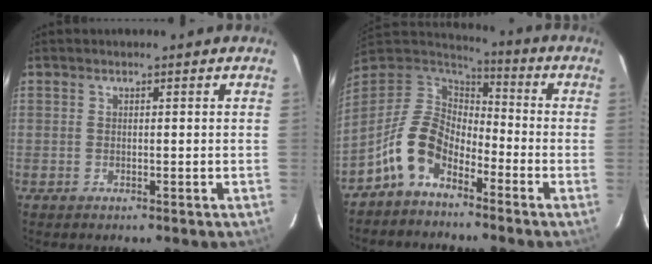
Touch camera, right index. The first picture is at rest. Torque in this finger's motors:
{"motor_torque": [0.57, 0.12, -0.25, -0.21]}